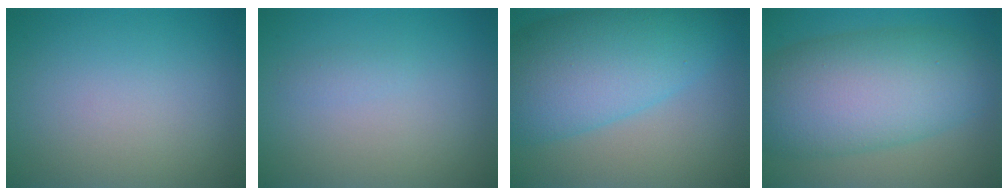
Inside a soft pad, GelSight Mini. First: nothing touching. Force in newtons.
{"total": 0.6, "press": 0.6, "slide": 0.0}
{"total": 9.9, "press": 9.9, "slide": 0.2}
{"total": 11.0, "press": 11.0, "slide": 0.0}